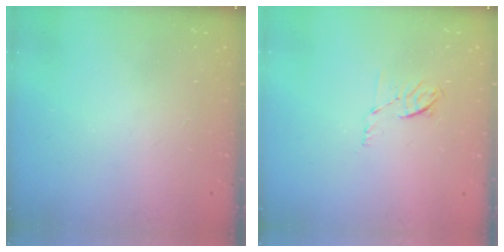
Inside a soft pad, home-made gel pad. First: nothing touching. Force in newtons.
{"total": 5.7, "press": 5.6, "slide": 1.2}